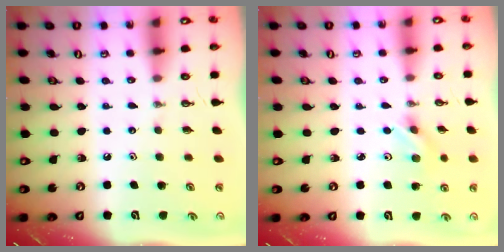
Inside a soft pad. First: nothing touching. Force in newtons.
{"total": 2.2, "press": 2.1, "slide": 0.6}